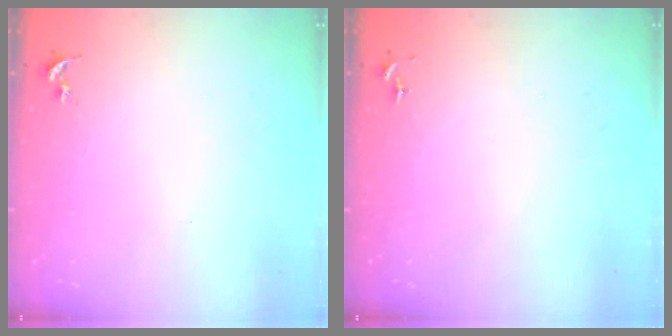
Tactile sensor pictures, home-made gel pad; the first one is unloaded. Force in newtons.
{"total": 0.0}